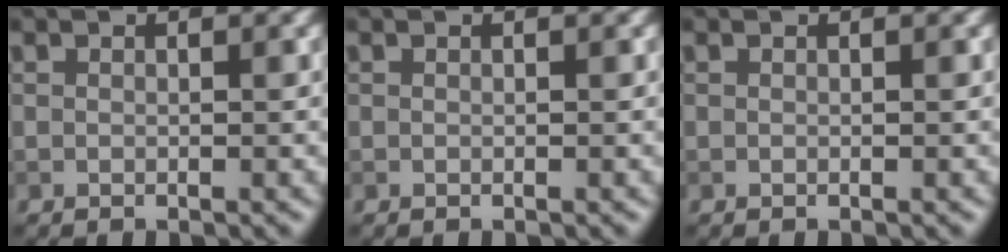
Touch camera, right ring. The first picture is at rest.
{"total": 0.0}
{"total": 0.0}